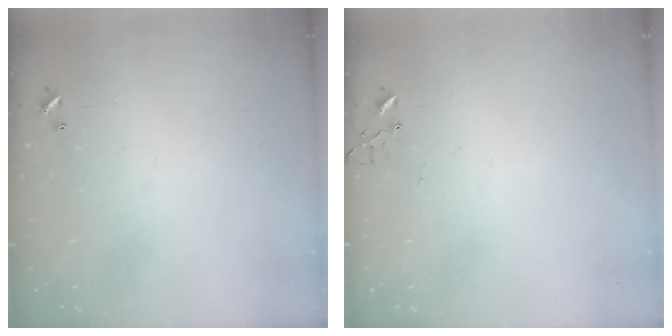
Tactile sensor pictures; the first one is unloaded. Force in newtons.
{"total": 5.0, "press": 5.0, "slide": 0.4}